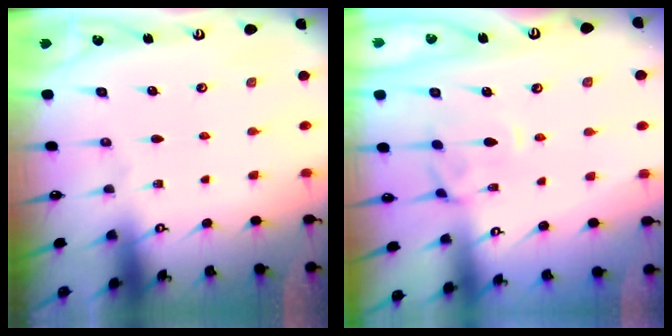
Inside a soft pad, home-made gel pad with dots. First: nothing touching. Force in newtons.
{"total": 1.6, "press": 1.4, "slide": 0.8}